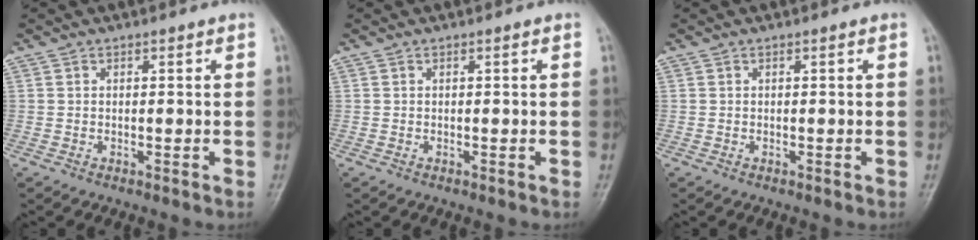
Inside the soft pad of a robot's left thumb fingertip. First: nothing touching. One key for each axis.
{"total": 0.0}
{"total": 0.0}